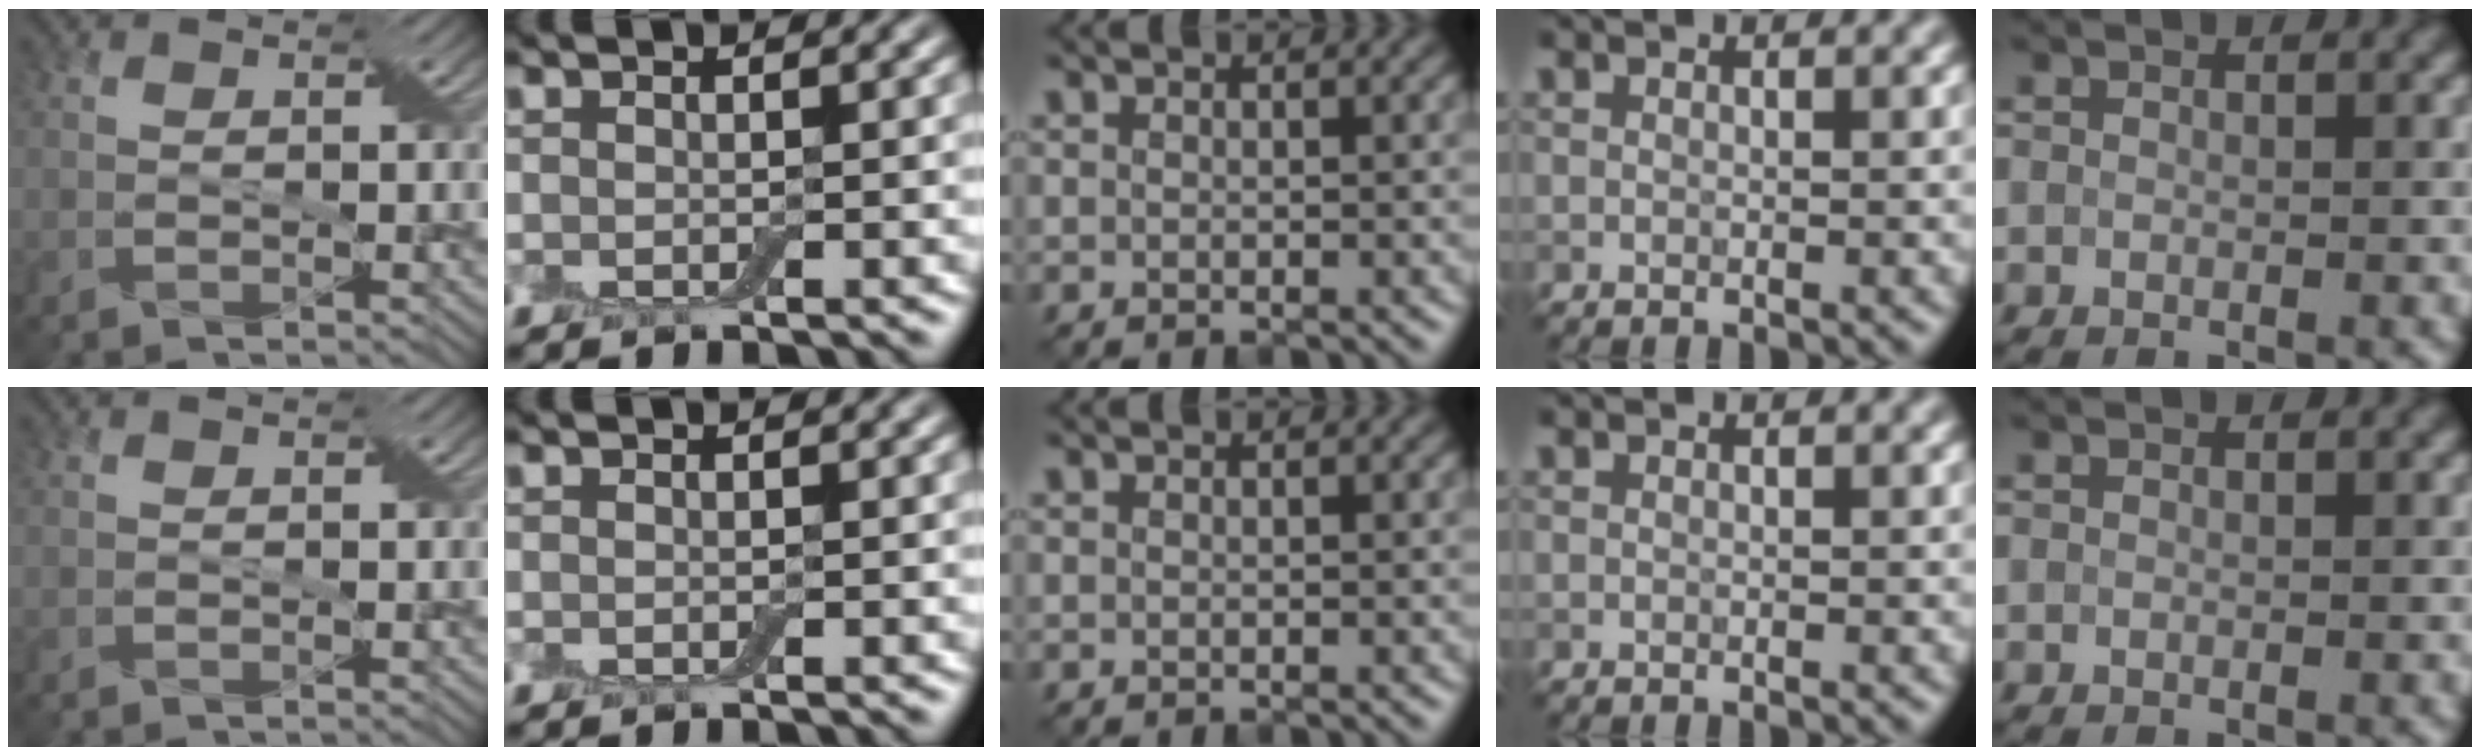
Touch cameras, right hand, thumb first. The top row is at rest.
{}